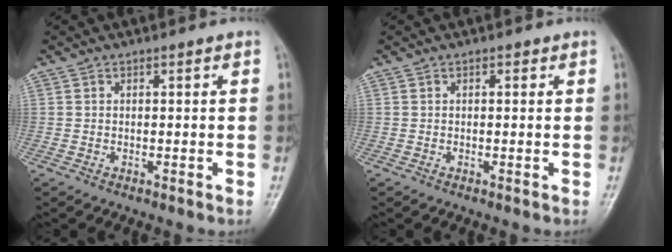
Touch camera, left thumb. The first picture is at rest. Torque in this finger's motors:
{"motor_torque": [0.03, -0.02, -0.21, -0.37, -0.03]}